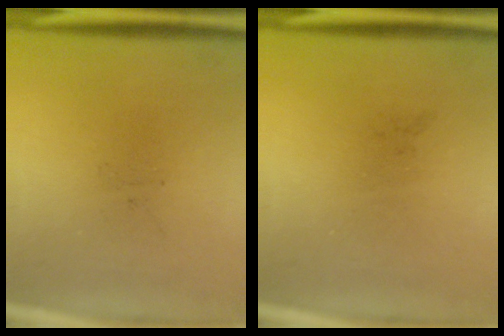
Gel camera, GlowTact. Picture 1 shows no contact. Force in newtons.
{"total": 0.0}